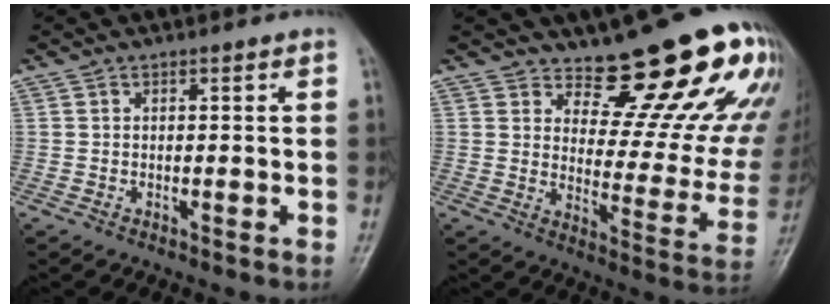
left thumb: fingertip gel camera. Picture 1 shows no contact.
{"total": 19.2, "force": [15.5, 6.2, 9.4], "torque": [-0.067, -0.131, 0.197]}